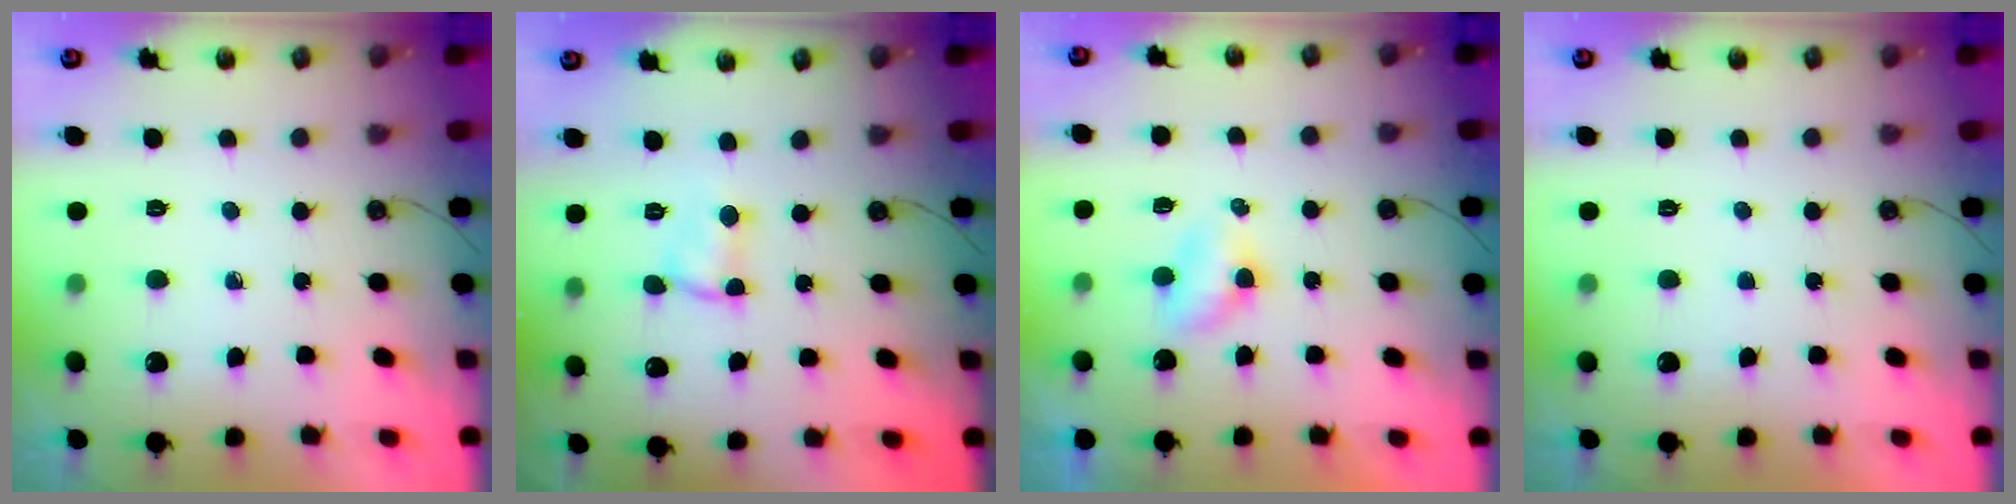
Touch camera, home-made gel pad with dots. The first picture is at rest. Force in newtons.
{"total": 1.5, "press": 1.4, "slide": 0.4}
{"total": 2.7, "press": 2.7, "slide": 0.4}
{"total": 0.0}